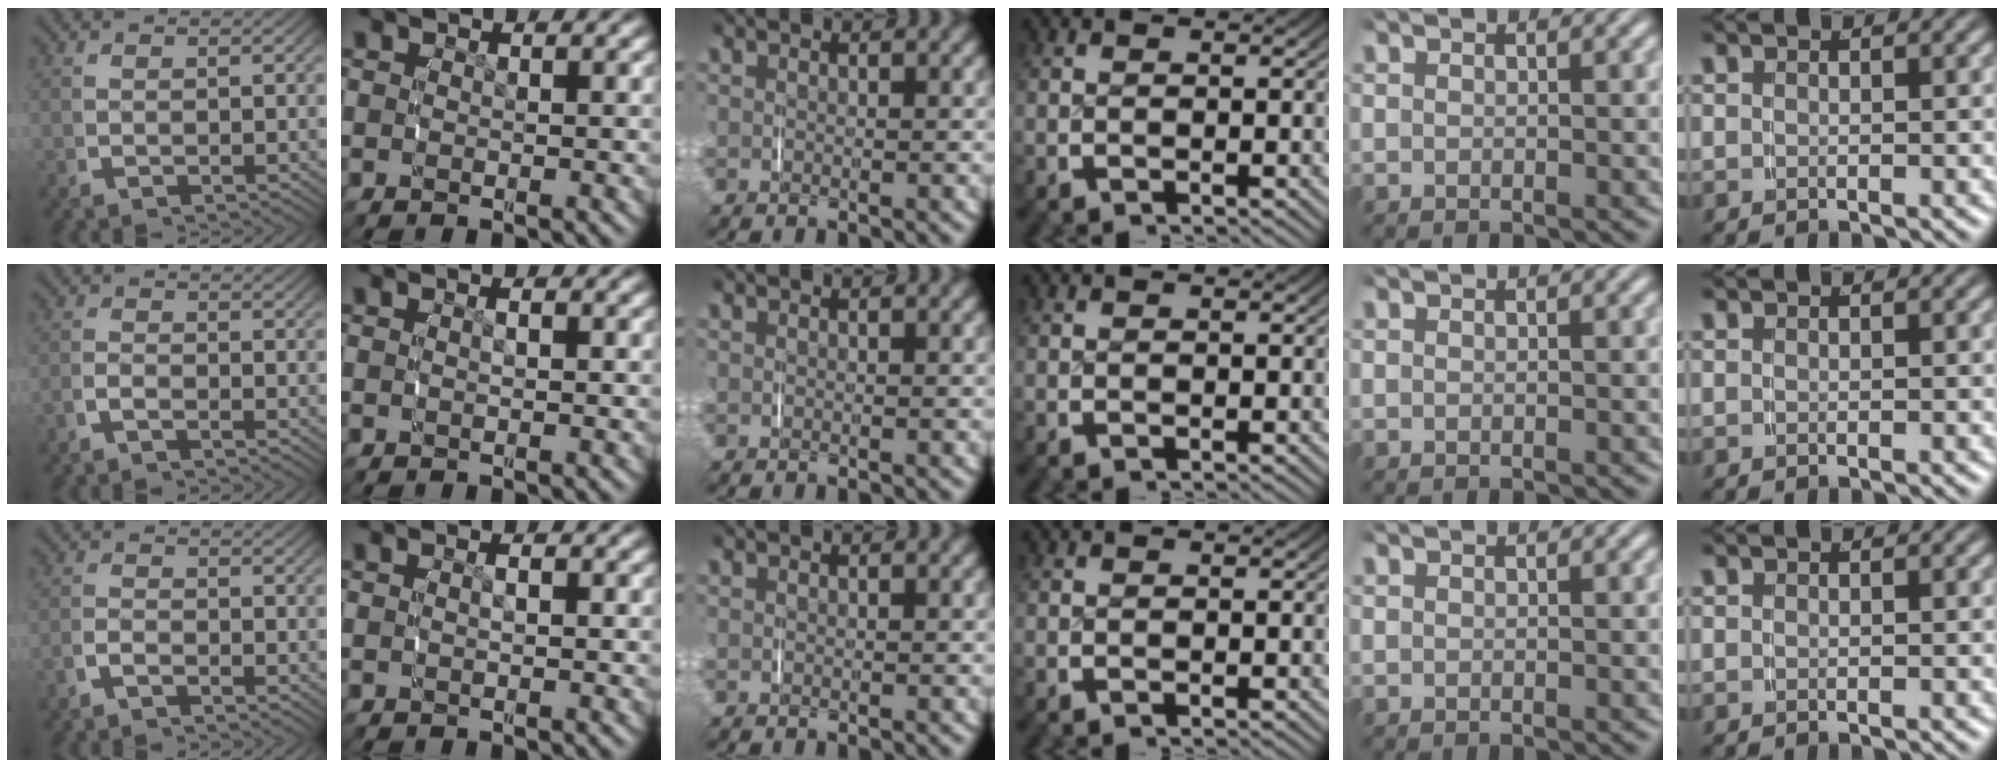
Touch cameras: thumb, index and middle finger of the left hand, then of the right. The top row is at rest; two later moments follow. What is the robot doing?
{"motion": "lift_and_place", "object": "pen bag"}